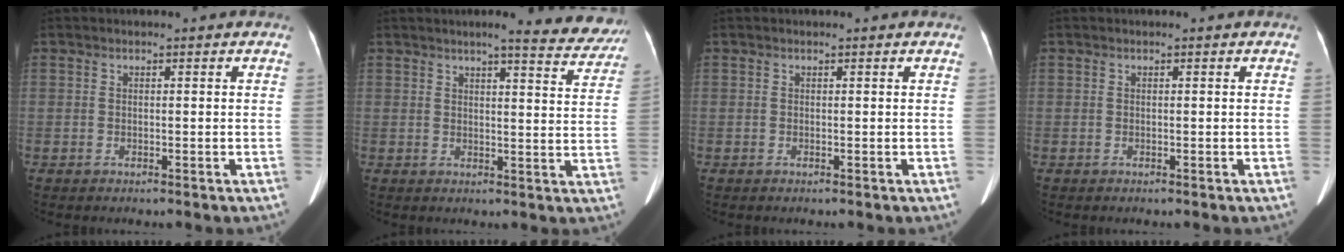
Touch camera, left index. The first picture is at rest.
{"total": 9.6, "force": [8.7, 0.8, 3.9], "torque": [-0.034, -0.018, 0.080]}
{"total": 0.0}
{"total": 0.0}